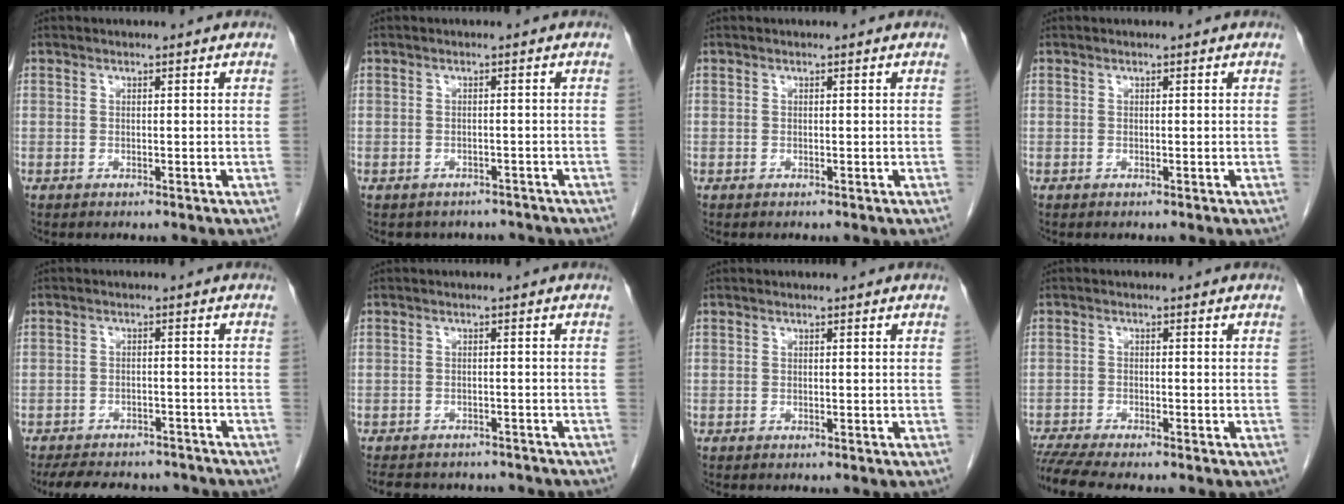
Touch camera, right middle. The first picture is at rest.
{"total": 5.1, "force": [-4.5, 2.5, 0.2], "torque": [0.003, 0.008, -0.049]}
{"total": 0.0}
{"total": 0.0}
{"total": 13.0, "force": [-11.4, 4.7, 4.1], "torque": [-0.078, 0.005, -0.145]}
{"total": 12.3, "force": [-10.8, 4.4, 3.8], "torque": [-0.076, 0.006, -0.126]}
{"total": 0.5, "force": [-0.5, 0.1, 0.2], "torque": [-0.004, -0.001, -0.009]}
{"total": 7.5, "force": [-6.6, 0.4, 3.5], "torque": [-0.054, -0.012, -0.108]}